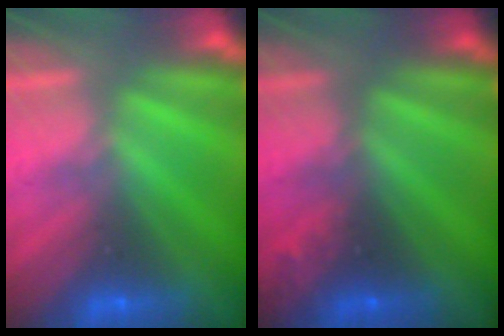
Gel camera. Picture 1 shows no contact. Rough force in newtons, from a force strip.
{"total": 2.4}